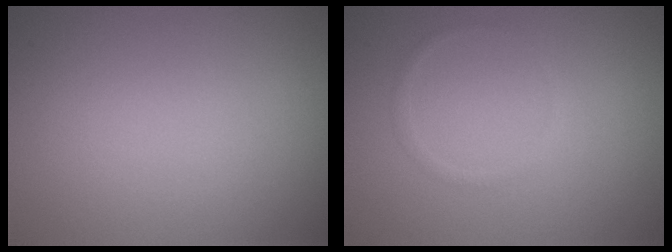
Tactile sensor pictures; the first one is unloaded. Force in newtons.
{"total": 0.7, "press": 0.7, "slide": 0.0}